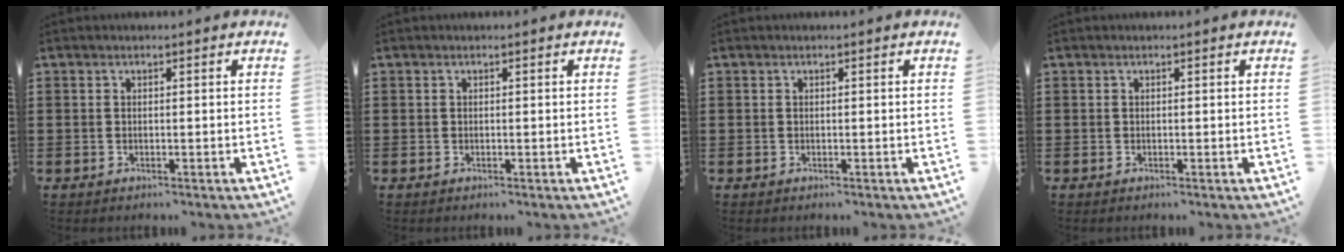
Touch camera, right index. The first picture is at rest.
{"total": 0.0}
{"total": 0.0}
{"total": 0.0}